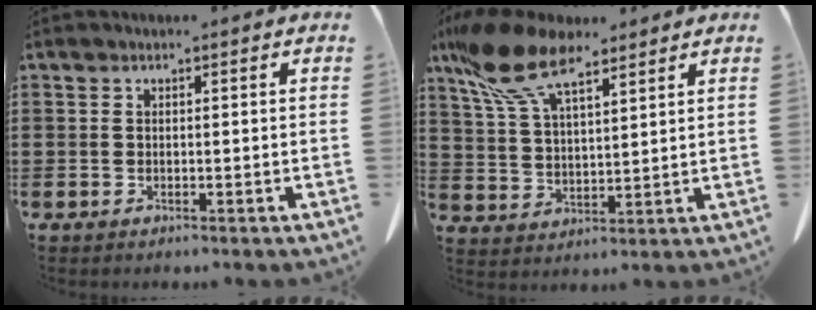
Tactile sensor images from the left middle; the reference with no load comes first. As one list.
[{"total": 11.5, "force": [8.1, 4.0, 7.0], "torque": [-0.172, -0.017, 0.148]}]